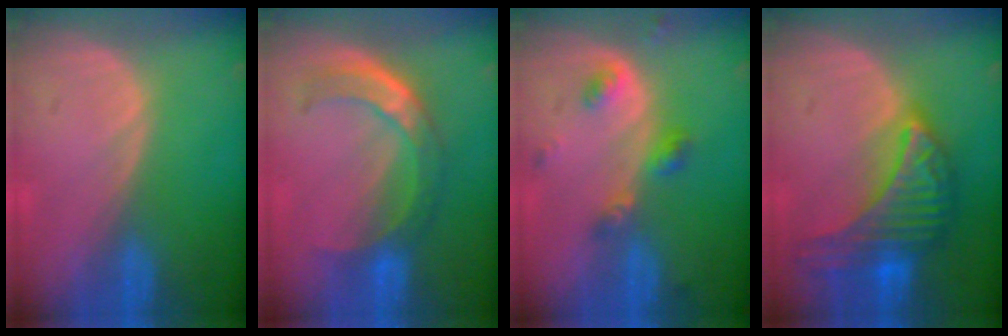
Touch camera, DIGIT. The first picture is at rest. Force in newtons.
{"total": 8.1, "press": 6.8, "slide": 4.4}
{"total": 4.7, "press": 4.2, "slide": 2.1}
{"total": 9.9, "press": 9.9, "slide": 0.6}